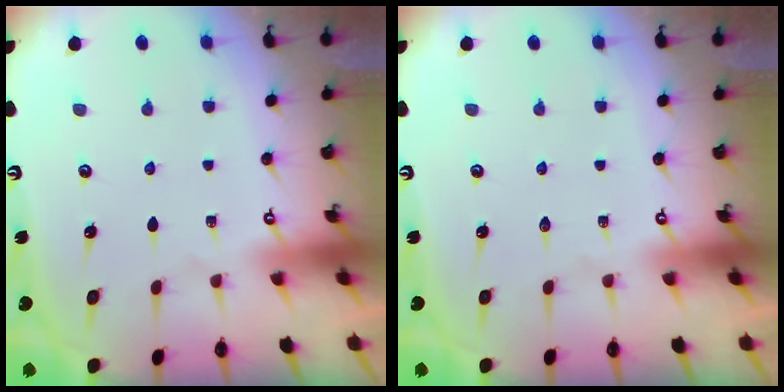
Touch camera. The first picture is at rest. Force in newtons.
{"total": 0.0}